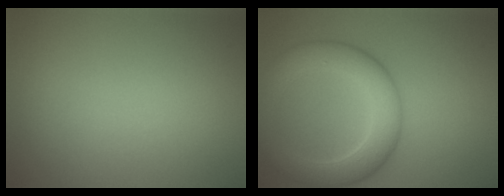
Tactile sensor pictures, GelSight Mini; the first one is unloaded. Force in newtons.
{"total": 6.4, "press": 6.4, "slide": 0.2}